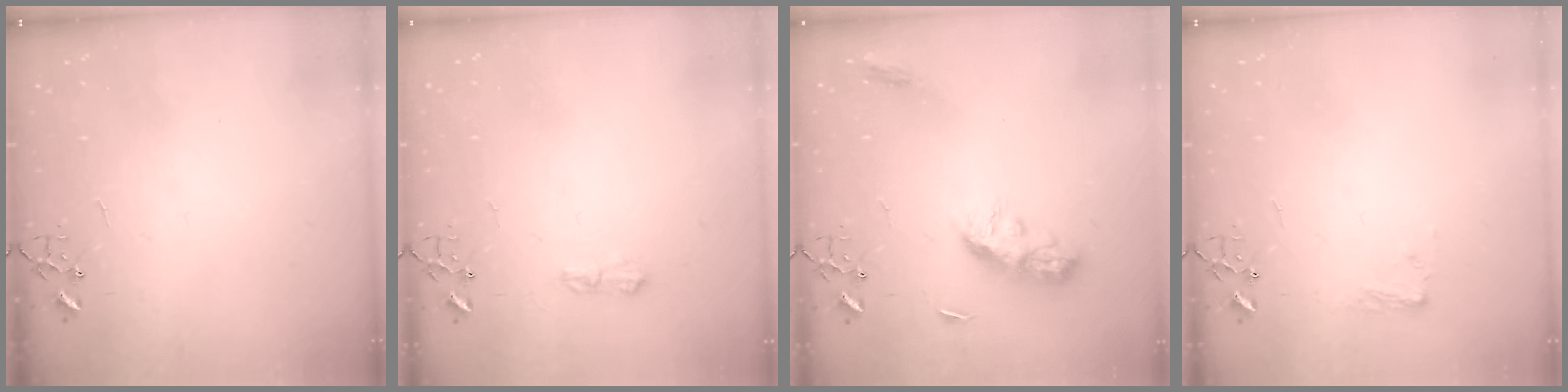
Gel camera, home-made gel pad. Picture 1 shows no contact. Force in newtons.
{"total": 7.1, "press": 7.0, "slide": 0.9}
{"total": 9.9, "press": 9.9, "slide": 0.2}
{"total": 7.2, "press": 7.2, "slide": 0.5}